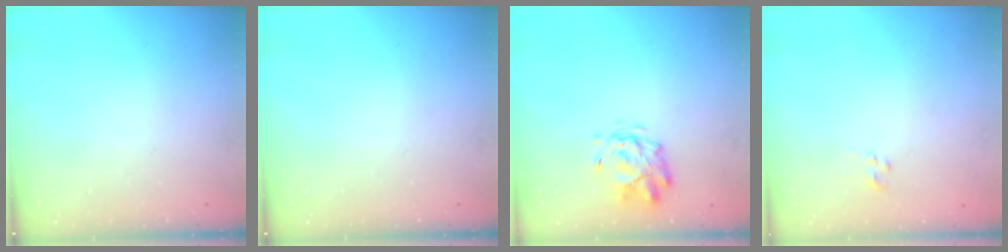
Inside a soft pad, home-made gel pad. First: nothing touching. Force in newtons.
{"total": 0.0}
{"total": 2.8, "press": 2.4, "slide": 1.4}
{"total": 2.5, "press": 2.4, "slide": 0.8}